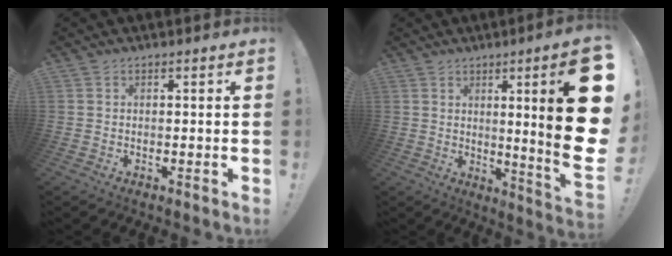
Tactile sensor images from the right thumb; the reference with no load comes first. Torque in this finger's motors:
{"motor_torque": [1.20, 3.80, 1.46, -0.67, 0.52]}